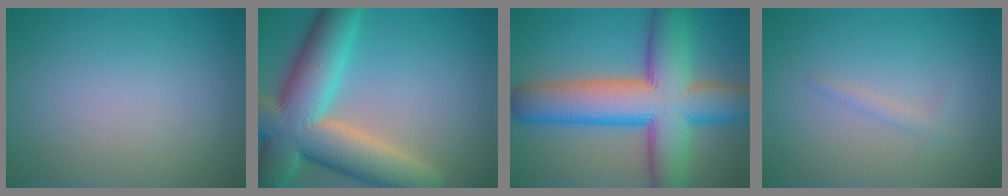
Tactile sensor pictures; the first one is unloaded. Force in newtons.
{"total": 12.4, "press": 12.3, "slide": 0.7}
{"total": 12.6, "press": 12.6, "slide": 0.5}
{"total": 0.9, "press": 0.9, "slide": 0.0}